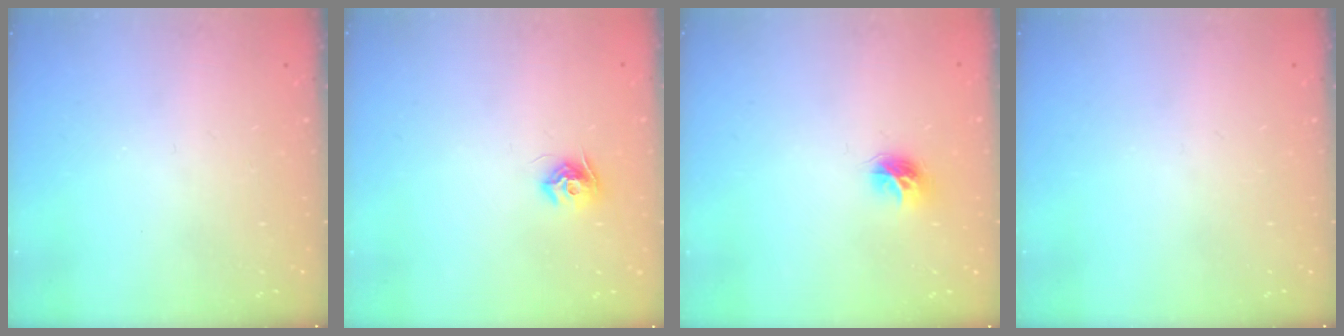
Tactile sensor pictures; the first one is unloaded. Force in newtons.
{"total": 8.2, "press": 8.2, "slide": 0.1}
{"total": 7.5, "press": 7.5, "slide": 0.4}
{"total": 0.0}